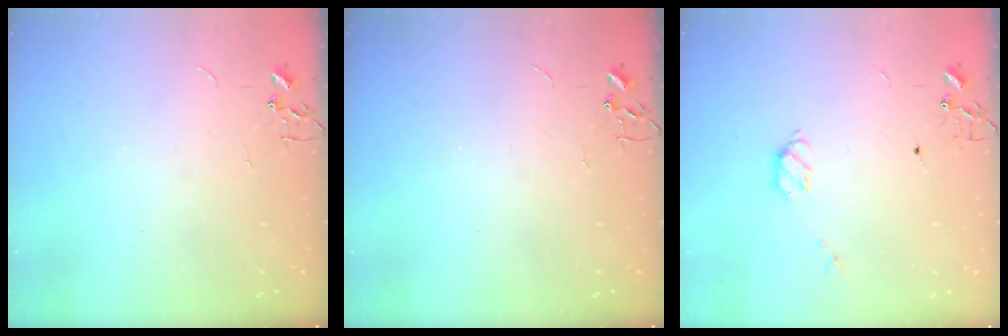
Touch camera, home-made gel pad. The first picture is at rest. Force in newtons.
{"total": 0.0}
{"total": 5.1, "press": 5.0, "slide": 0.9}